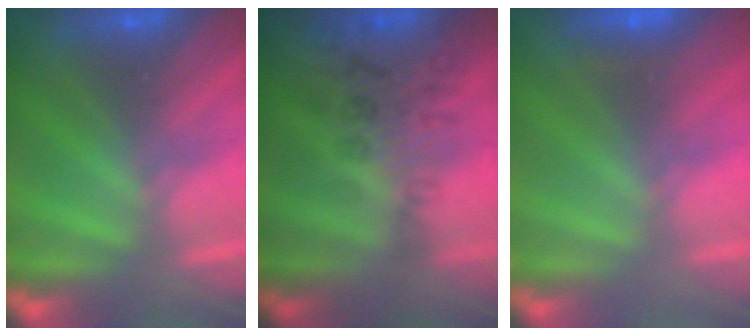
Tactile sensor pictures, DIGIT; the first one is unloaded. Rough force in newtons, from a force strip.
{"total": 2.9}
{"total": 1.9}